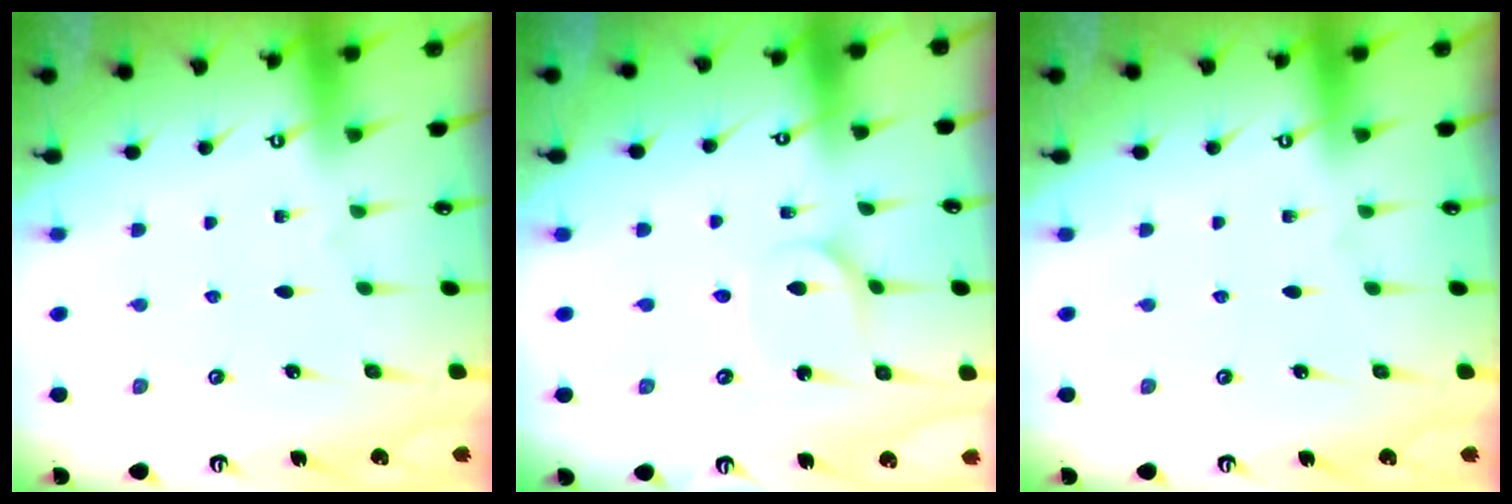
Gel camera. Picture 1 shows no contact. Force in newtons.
{"total": 2.6, "press": 2.6, "slide": 0.2}
{"total": 0.0}